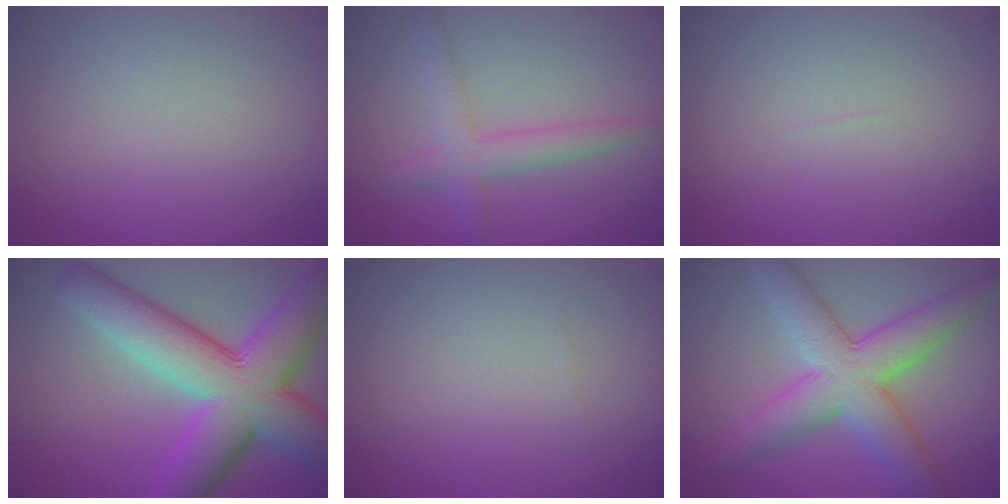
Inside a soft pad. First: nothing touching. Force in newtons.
{"total": 2.6, "press": 2.6, "slide": 0.2}
{"total": 0.0}
{"total": 12.3, "press": 12.3, "slide": 0.5}
{"total": 0.0}
{"total": 7.8, "press": 7.8, "slide": 0.3}